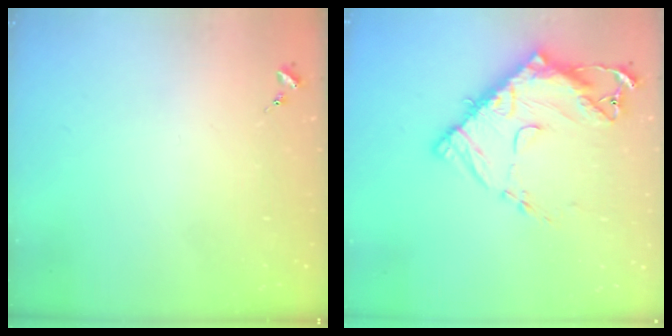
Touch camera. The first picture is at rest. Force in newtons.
{"total": 16.9, "press": 16.8, "slide": 1.6}